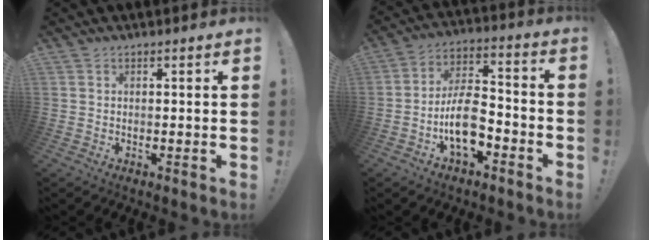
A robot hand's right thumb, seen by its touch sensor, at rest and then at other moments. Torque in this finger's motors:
{"motor_torque": [2.09, 1.34, 1.33, -1.14, 0.42]}